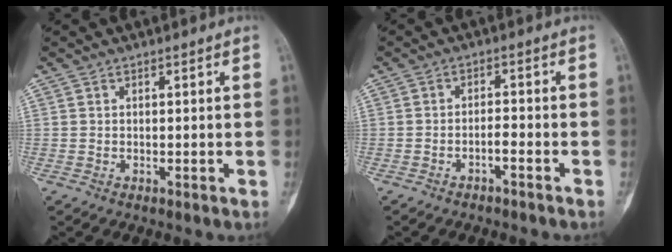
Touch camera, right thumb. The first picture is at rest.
{"total": 2.2, "force": [-1.6, 0.4, 1.5], "torque": [-0.028, 0.025, -0.026]}